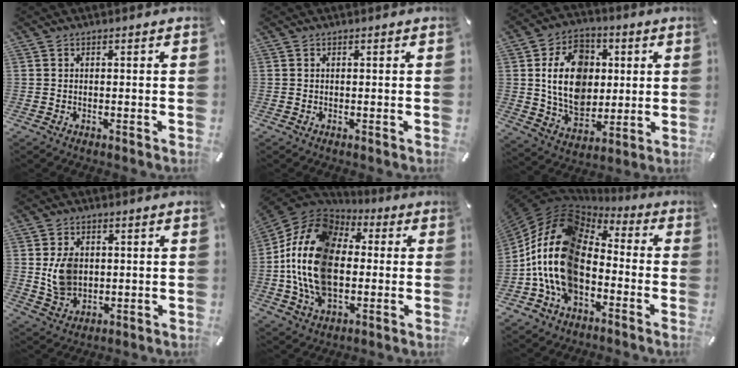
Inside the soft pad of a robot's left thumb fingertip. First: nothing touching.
{"total": 0.0}
{"total": 16.1, "force": [2.2, 12.7, 9.6], "torque": [-0.180, 0.014, 0.041]}
{"total": 7.7, "force": [1.2, 6.2, 4.5], "torque": [-0.085, -0.003, 0.020]}
{"total": 21.1, "force": [-2.0, 15.1, 14.7], "torque": [-0.324, 0.019, -0.042]}
{"total": 19.2, "force": [-4.5, 13.5, 12.8], "torque": [-0.285, 0.021, -0.083]}